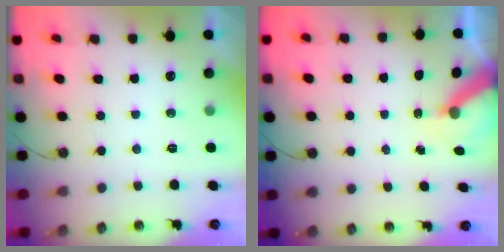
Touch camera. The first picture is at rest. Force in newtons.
{"total": 5.4, "press": 5.4, "slide": 0.7}